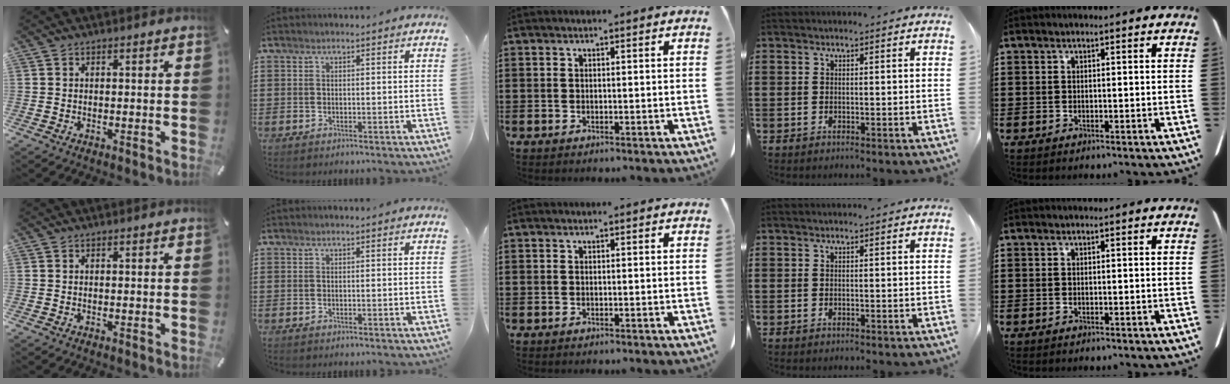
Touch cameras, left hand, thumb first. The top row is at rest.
{}